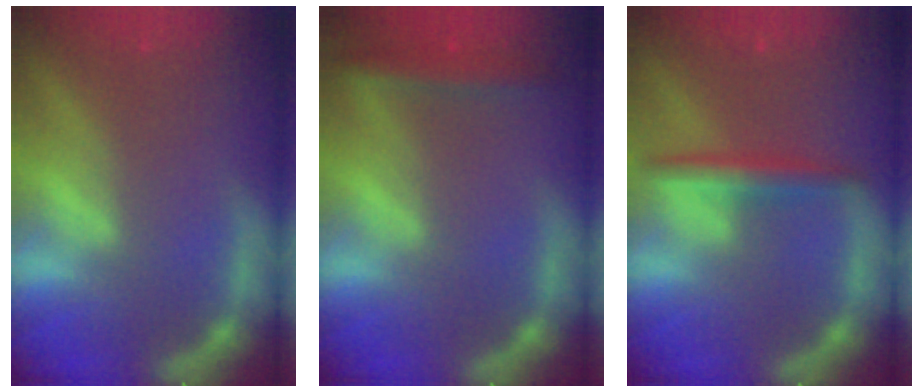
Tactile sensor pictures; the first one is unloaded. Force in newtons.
{"total": 3.0}
{"total": 3.0}